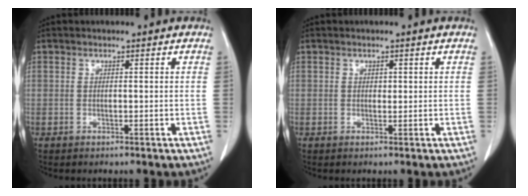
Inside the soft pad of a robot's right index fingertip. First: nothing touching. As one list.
[{"total": 0.6, "force": [0.3, 0.4, 0.4], "torque": [-0.002, -0.001, 0.004]}]